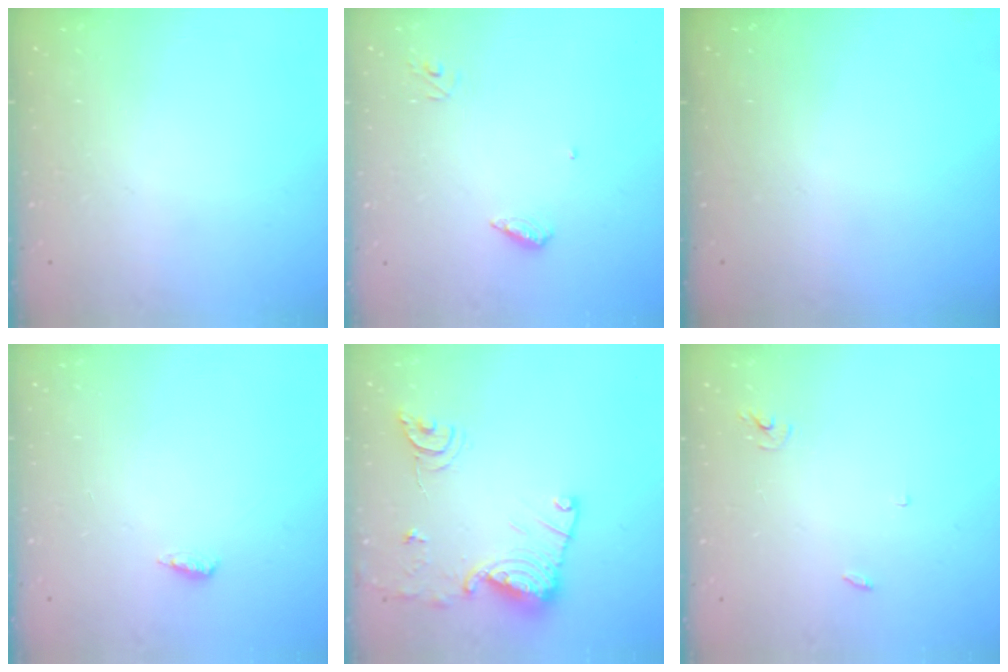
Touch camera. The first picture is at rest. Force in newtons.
{"total": 5.3, "press": 5.3, "slide": 0.6}
{"total": 0.0}
{"total": 3.4, "press": 3.0, "slide": 1.7}
{"total": 14.7, "press": 14.7, "slide": 0.7}
{"total": 2.5, "press": 2.5, "slide": 0.1}